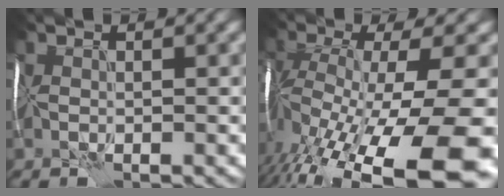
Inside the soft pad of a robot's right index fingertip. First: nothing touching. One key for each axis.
{"total": 15.8, "fx": -7.6, "fy": 5.5, "fz": 12.7, "tx": -0.242, "ty": -0.036, "tz": -0.105}